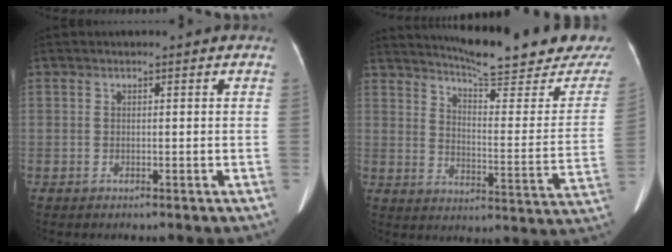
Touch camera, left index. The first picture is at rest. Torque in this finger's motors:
{"motor_torque": [0.79, -1.19, 0.28, 0.07]}